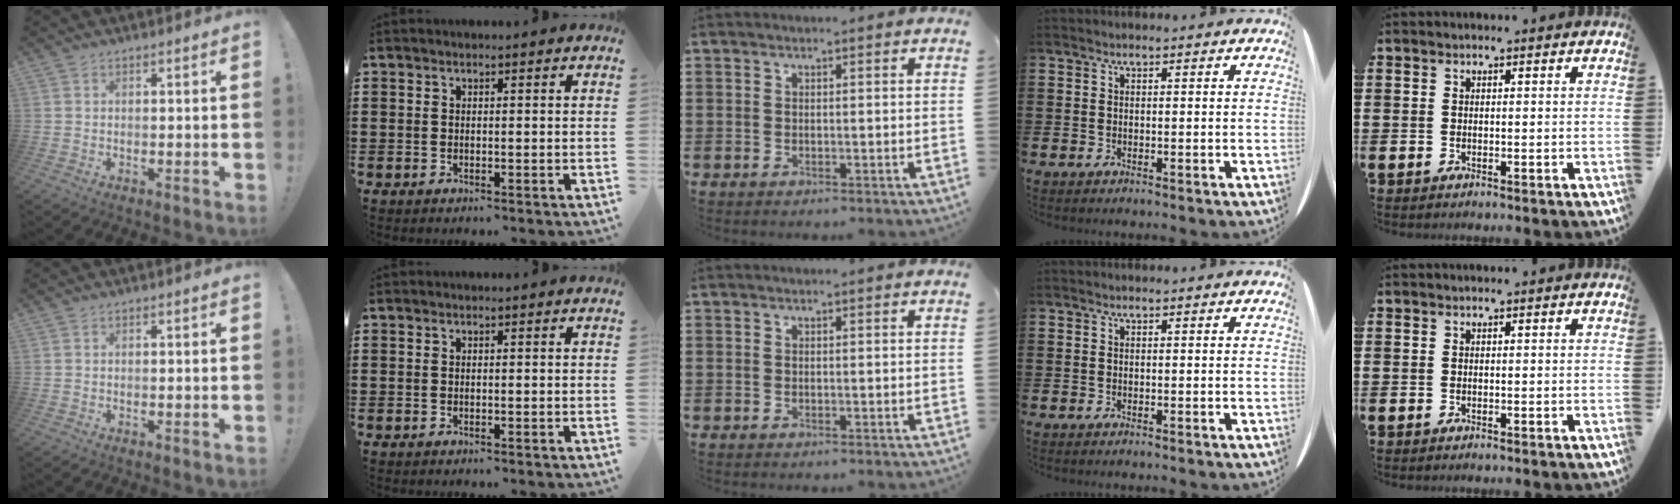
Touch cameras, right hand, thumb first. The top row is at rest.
{}